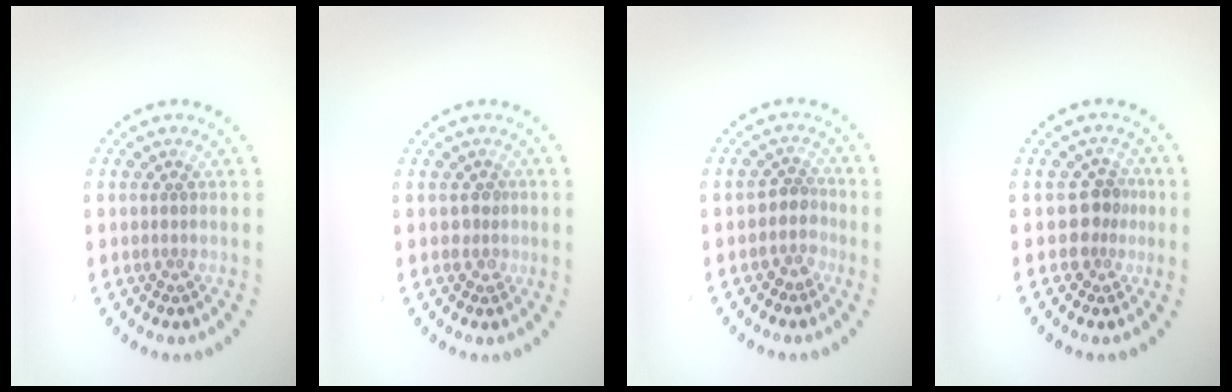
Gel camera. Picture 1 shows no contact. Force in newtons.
{"total": 1.3, "press": 1.0, "slide": 0.9}
{"total": 1.9, "press": 1.6, "slide": 1.2}
{"total": 2.4, "press": 1.8, "slide": 1.5}